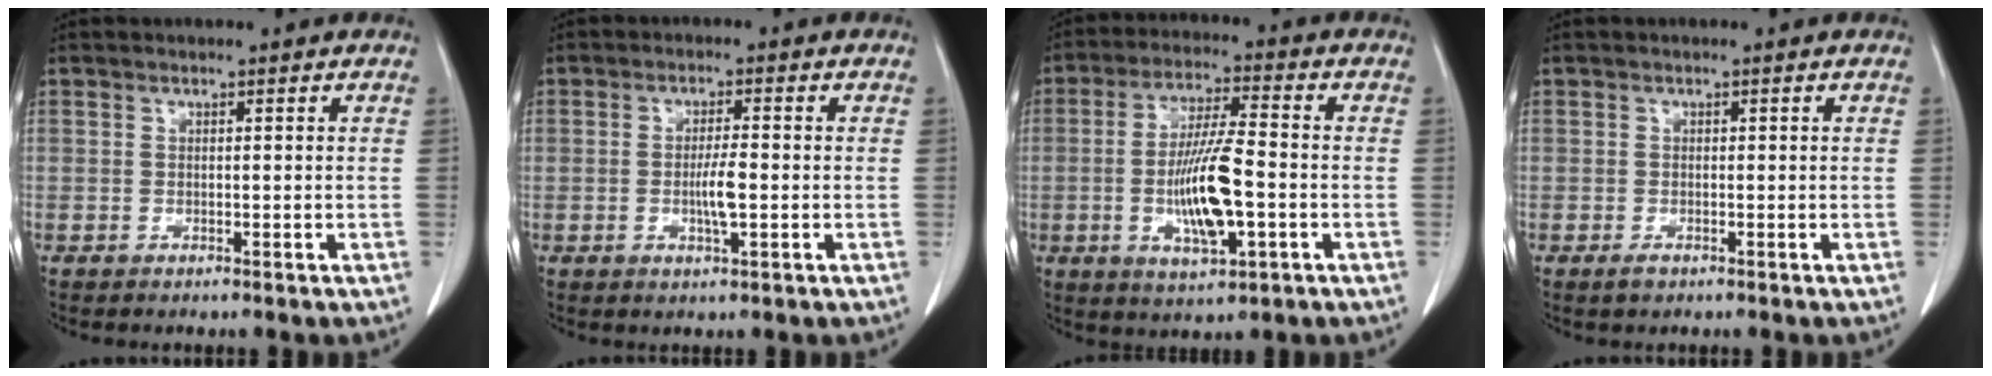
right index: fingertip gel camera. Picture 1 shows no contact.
{"total": 4.0, "force": [-0.6, 0.6, 3.9], "torque": [-0.073, -0.003, -0.010]}
{"total": 11.5, "force": [-2.3, 2.2, 11.1], "torque": [-0.213, -0.006, -0.037]}
{"total": 1.1, "force": [-0.6, 0.7, 0.6], "torque": [-0.011, -0.001, -0.008]}